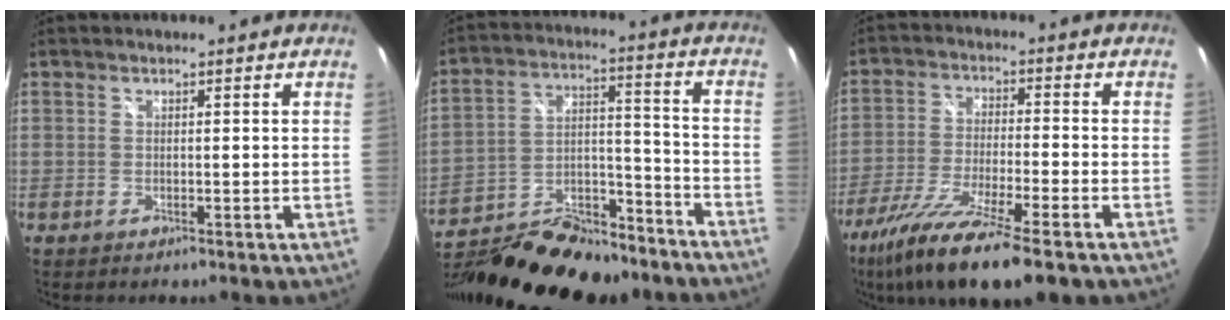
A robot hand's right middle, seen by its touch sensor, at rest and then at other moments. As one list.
[{"total": 26.6, "force": [-21.0, 9.0, 13.7], "torque": [-0.263, -0.015, -0.329]}, {"total": 16.9, "force": [-11.9, 2.6, 11.8], "torque": [-0.237, -0.047, -0.213]}]